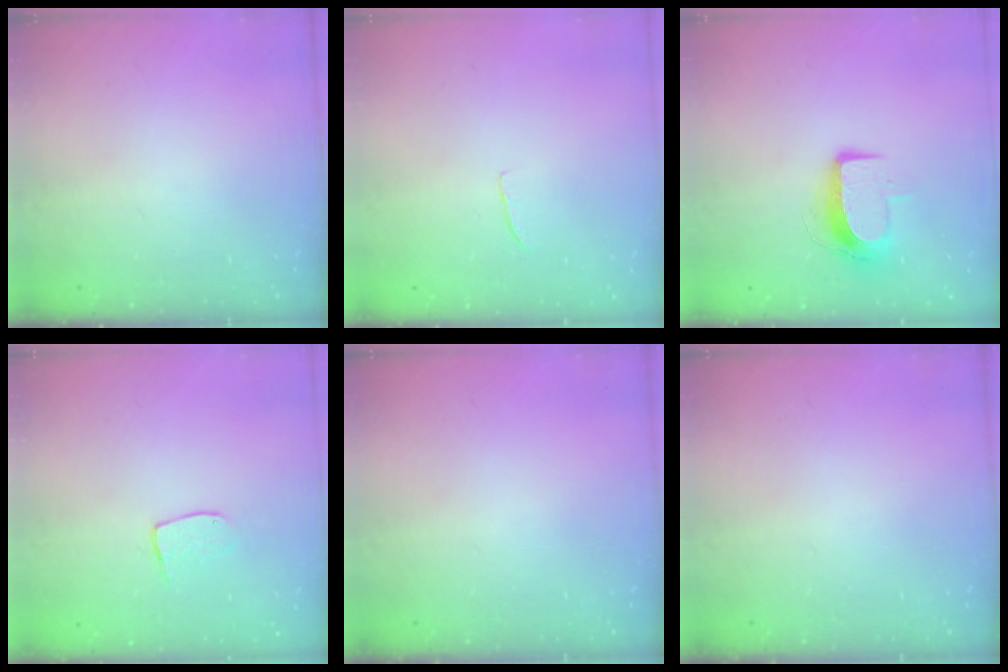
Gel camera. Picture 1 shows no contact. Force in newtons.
{"total": 3.7, "press": 3.7, "slide": 0.3}
{"total": 9.2, "press": 9.2, "slide": 0.2}
{"total": 7.4, "press": 7.4, "slide": 0.4}
{"total": 0.0}
{"total": 0.0}